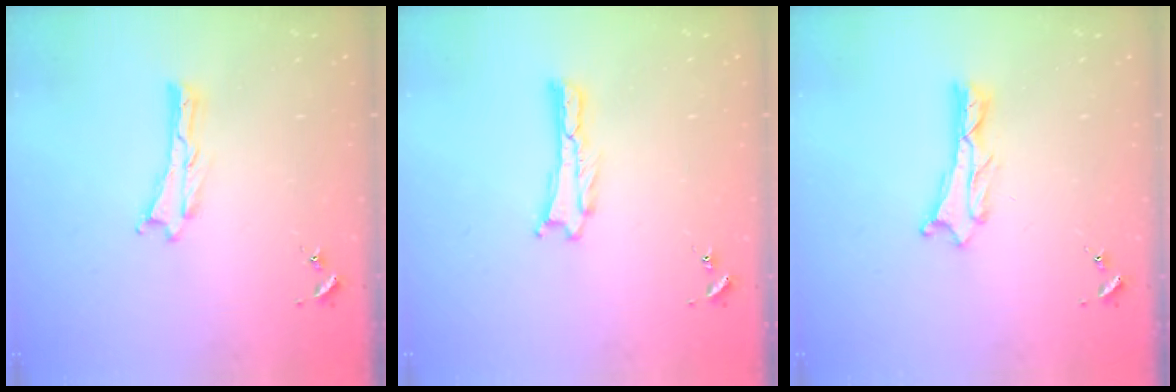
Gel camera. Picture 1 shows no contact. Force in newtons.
{"total": 0.0}
{"total": 1.1, "press": 1.0, "slide": 0.2}